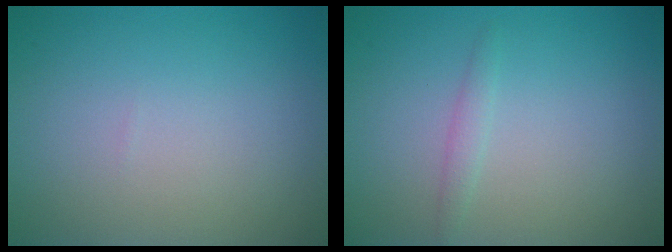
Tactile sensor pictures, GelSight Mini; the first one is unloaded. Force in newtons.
{"total": 0.9, "press": 0.9, "slide": 0.1}